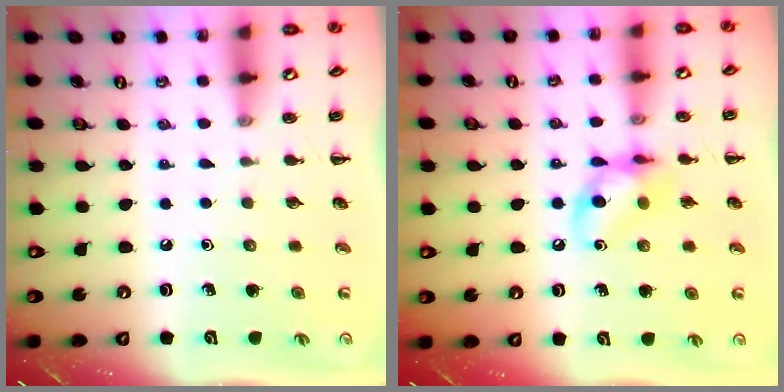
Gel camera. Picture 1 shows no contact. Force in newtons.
{"total": 11.5, "press": 11.3, "slide": 2.0}